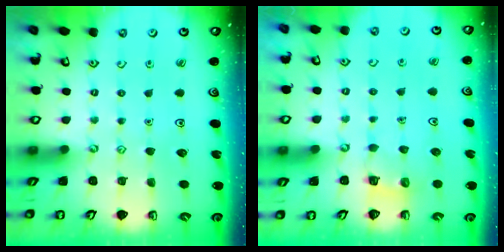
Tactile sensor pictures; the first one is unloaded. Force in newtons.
{"total": 3.8, "press": 3.8, "slide": 0.3}